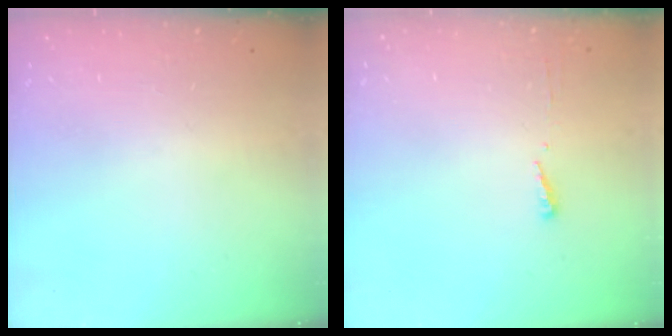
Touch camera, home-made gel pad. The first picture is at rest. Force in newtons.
{"total": 3.7, "press": 3.7, "slide": 0.5}